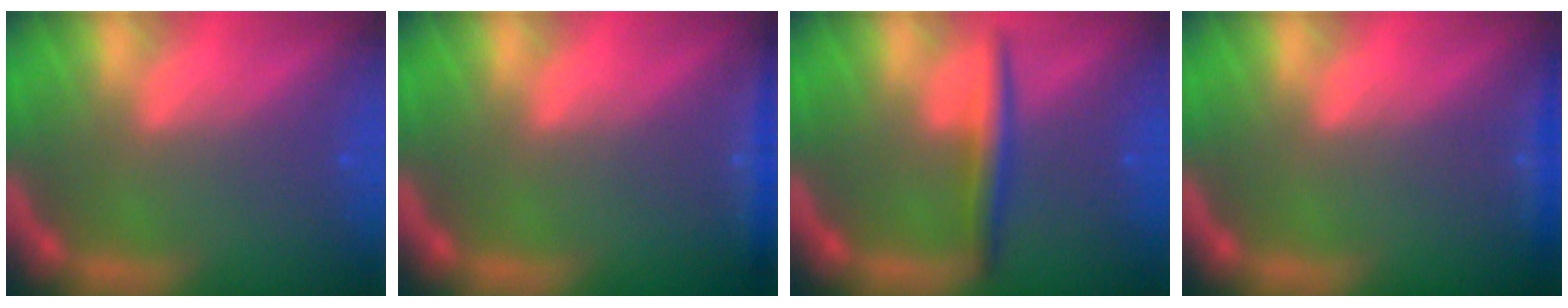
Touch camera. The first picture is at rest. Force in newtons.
{"total": 2.4}
{"total": 3.0}
{"total": 1.4}